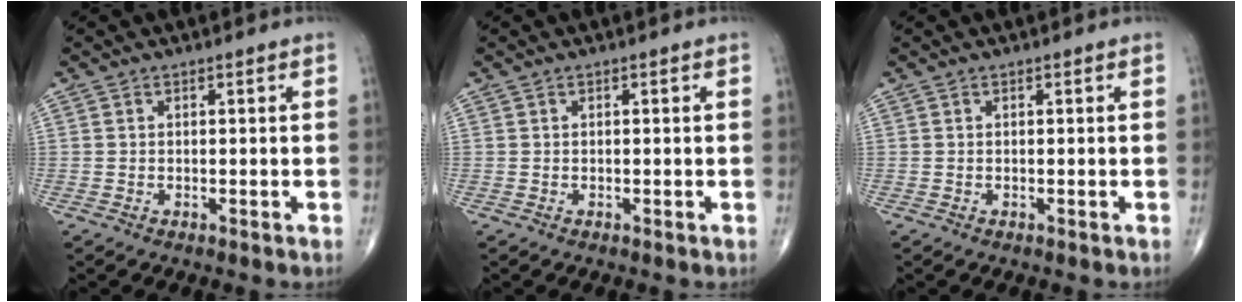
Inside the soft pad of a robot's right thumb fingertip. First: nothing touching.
{"total": 0.0}
{"total": 0.0}